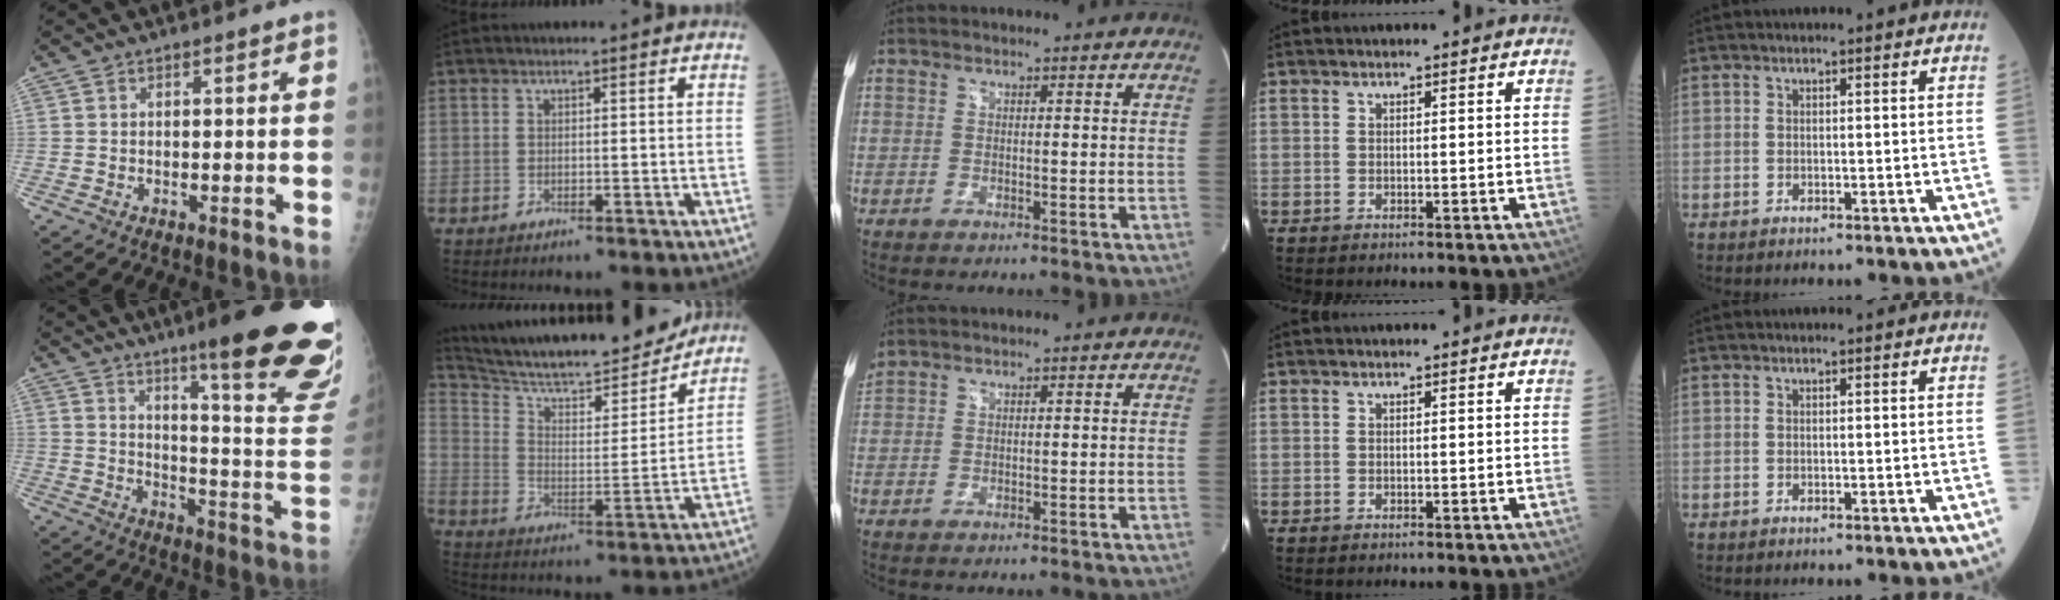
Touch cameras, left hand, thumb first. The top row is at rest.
{"thumb": {"total": 26.8, "force": [17.5, 3.3, 20.0], "torque": [-0.212, -0.097, 0.238]}, "index": {"total": 21.3, "force": [19.4, 2.3, 8.4], "torque": [-0.147, -0.015, 0.295]}, "middle": {"total": 2.5, "force": [2.3, 0.4, 0.9], "torque": [-0.034, 0.029, 0.051]}}